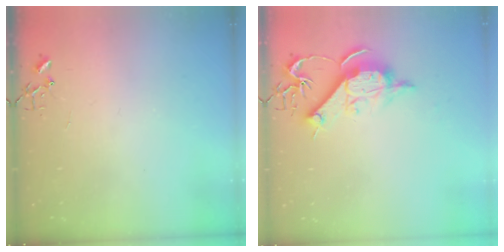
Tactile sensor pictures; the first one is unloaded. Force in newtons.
{"total": 11.7, "press": 11.7, "slide": 0.6}